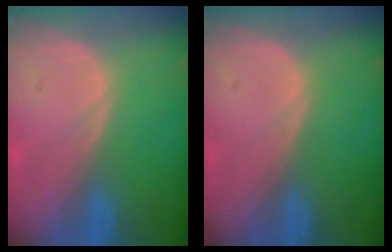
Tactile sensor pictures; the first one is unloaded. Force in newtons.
{"total": 0.0}